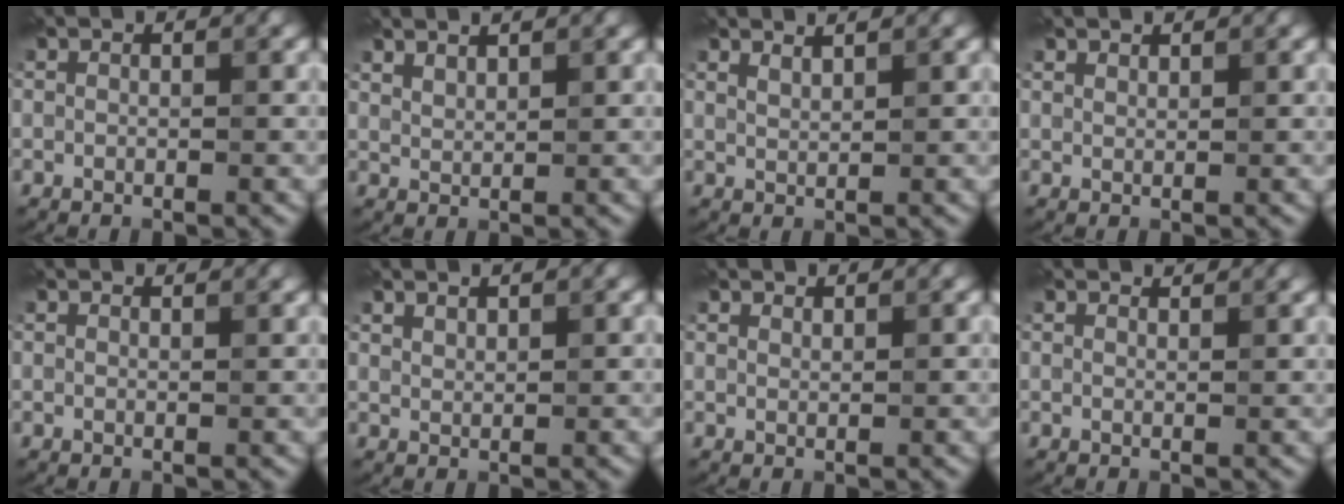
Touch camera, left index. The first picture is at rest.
{"total": 1.6, "force": [1.5, 0.3, 0.4], "torque": [-0.009, 0.003, 0.030]}
{"total": 1.4, "force": [1.3, 0.3, 0.5], "torque": [-0.003, 0.001, 0.022]}
{"total": 1.0, "force": [1.0, 0.2, 0.1], "torque": [-0.002, 0.000, 0.021]}
{"total": 1.0, "force": [1.0, 0.1, 0.2], "torque": [-0.005, -0.002, 0.010]}
{"total": 1.1, "force": [1.0, 0.3, 0.2], "torque": [-0.007, 0.000, 0.021]}
{"total": 1.0, "force": [1.0, 0.2, 0.1], "torque": [-0.002, 0.000, 0.018]}
{"total": 1.6, "force": [1.6, 0.1, 0.3], "torque": [-0.009, 0.001, 0.017]}